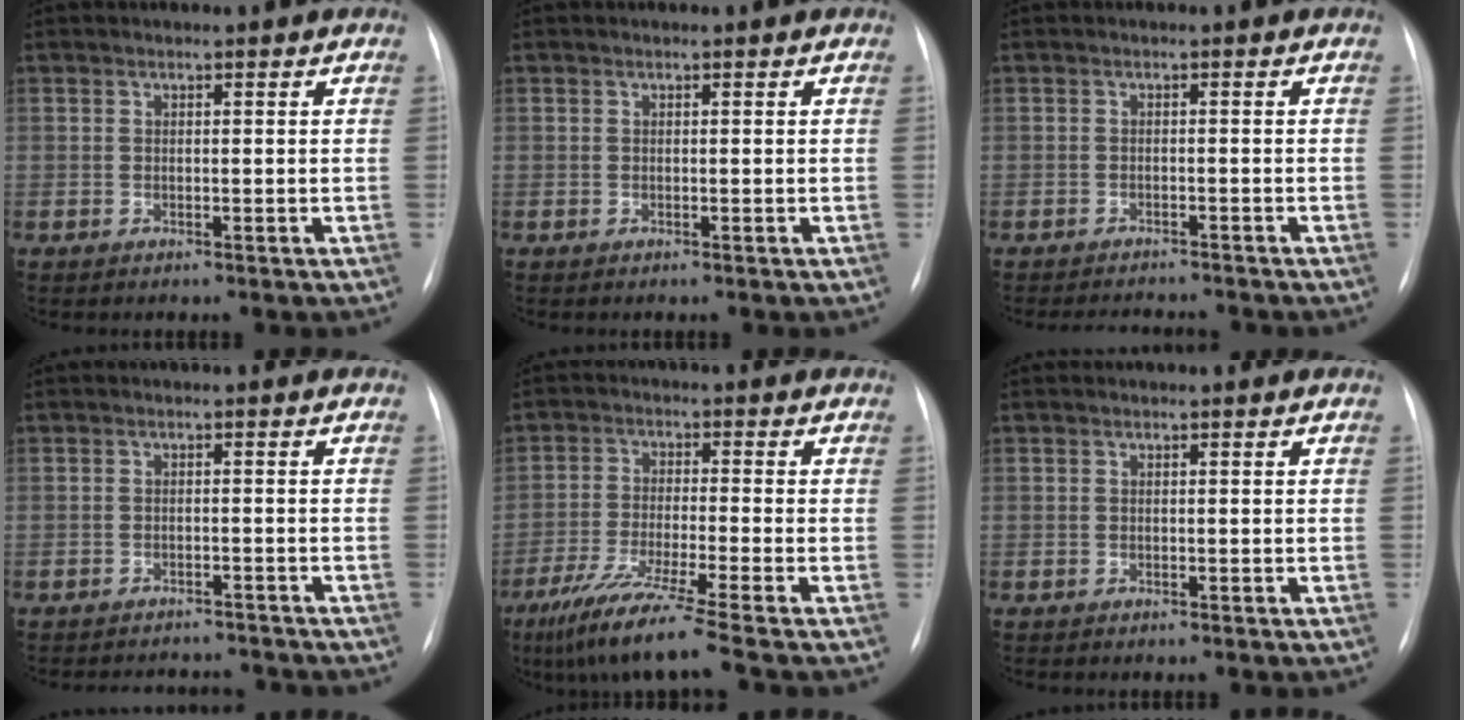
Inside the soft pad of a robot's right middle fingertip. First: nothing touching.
{"total": 0.0}
{"total": 5.6, "force": [-5.4, 0.7, 1.2], "torque": [-0.012, -0.005, -0.072]}
{"total": 6.8, "force": [-6.6, 1.5, 0.8], "torque": [-0.008, 0.007, -0.078]}
{"total": 10.6, "force": [-7.8, -1.6, 7.0], "torque": [-0.127, -0.043, -0.136]}
{"total": 0.0}